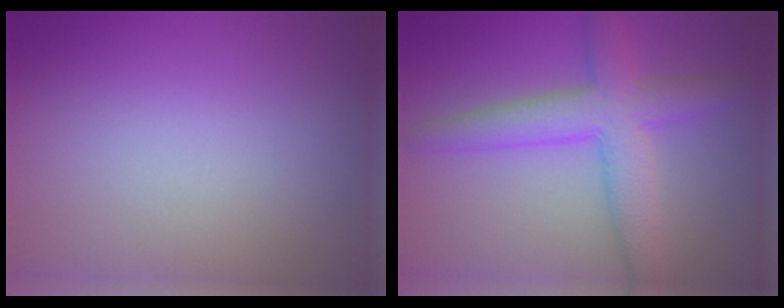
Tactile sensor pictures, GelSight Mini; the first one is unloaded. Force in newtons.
{"total": 5.4, "press": 5.4, "slide": 0.1}